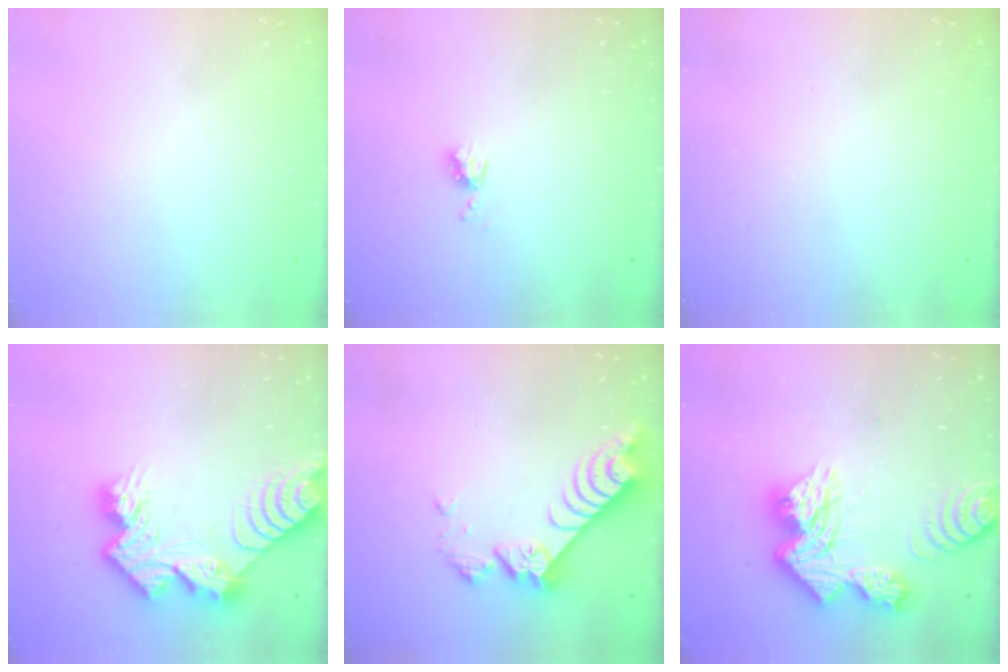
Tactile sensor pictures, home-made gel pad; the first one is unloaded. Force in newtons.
{"total": 4.9, "press": 4.8, "slide": 0.8}
{"total": 0.0}
{"total": 13.4, "press": 13.4, "slide": 1.1}
{"total": 8.0, "press": 8.0, "slide": 0.8}
{"total": 20.1, "press": 20.0, "slide": 1.8}